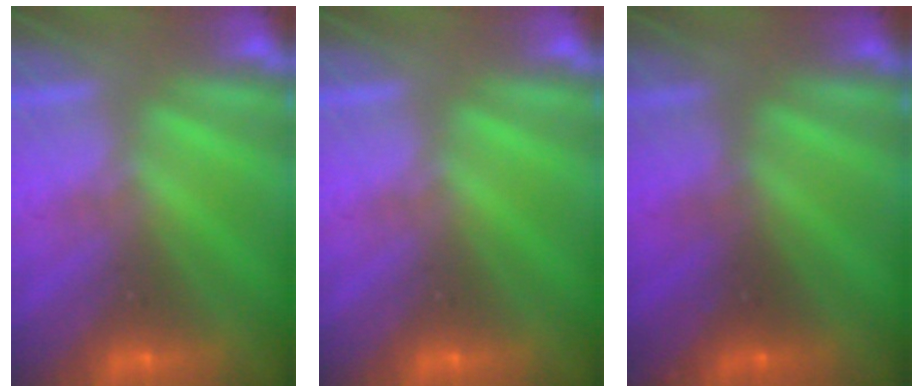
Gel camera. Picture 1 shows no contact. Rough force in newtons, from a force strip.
{"total": 0.0}
{"total": 2.3}